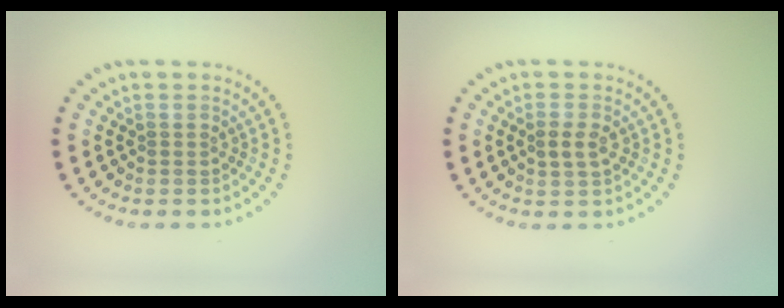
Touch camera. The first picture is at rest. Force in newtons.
{"total": 1.9, "press": 1.9, "slide": 0.1}